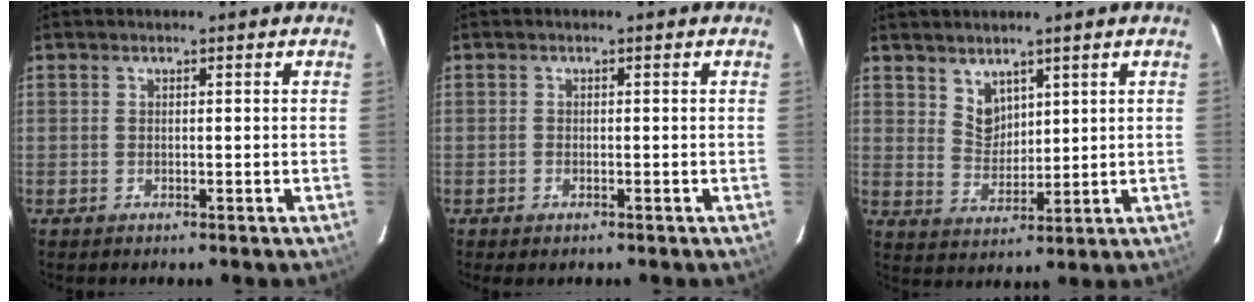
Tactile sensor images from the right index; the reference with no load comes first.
{"total": 1.0, "force": [-0.7, 0.6, 0.3], "torque": [-0.006, -0.003, -0.014]}
{"total": 5.2, "force": [3.4, 3.6, 1.6], "torque": [-0.017, 0.005, 0.072]}